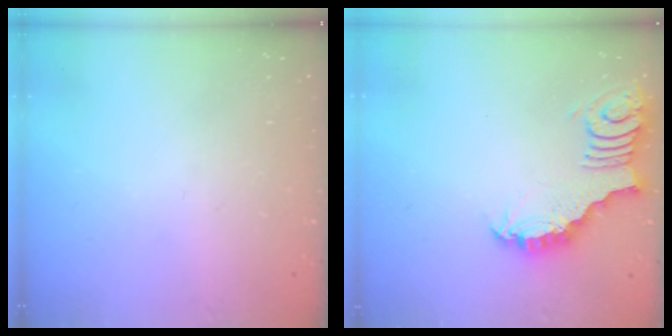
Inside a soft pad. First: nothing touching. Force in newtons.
{"total": 3.8, "press": 3.7, "slide": 0.8}